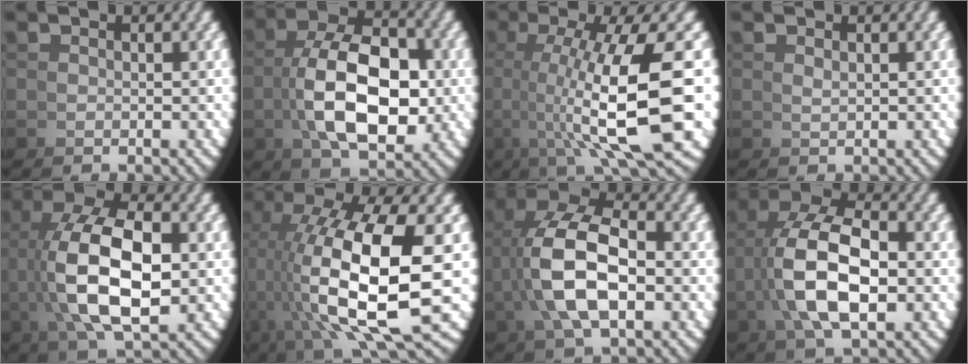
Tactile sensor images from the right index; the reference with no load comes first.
{"total": 9.5, "force": [0.9, 5.2, 7.8], "torque": [-0.128, -0.006, 0.021]}
{"total": 11.9, "force": [0.6, 4.4, 11.1], "torque": [-0.176, -0.024, 0.039]}
{"total": 1.2, "force": [0.9, -0.8, 0.0], "torque": [-0.003, -0.003, 0.024]}
{"total": 9.1, "force": [1.1, 4.5, 7.8], "torque": [-0.162, -0.021, 0.036]}
{"total": 12.8, "force": [0.4, 5.7, 11.4], "torque": [-0.208, -0.028, 0.034]}
{"total": 7.7, "force": [1.4, 4.0, 6.5], "torque": [-0.133, -0.008, 0.028]}
{"total": 7.8, "force": [1.5, 3.8, 6.6], "torque": [-0.132, -0.006, 0.032]}